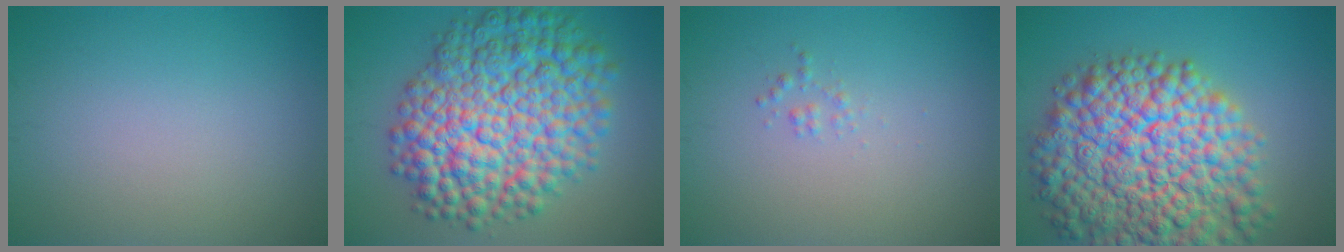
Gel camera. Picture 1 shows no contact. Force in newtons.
{"total": 13.0, "press": 13.0, "slide": 0.3}
{"total": 0.7, "press": 0.7, "slide": 0.0}
{"total": 15.0, "press": 15.0, "slide": 0.7}